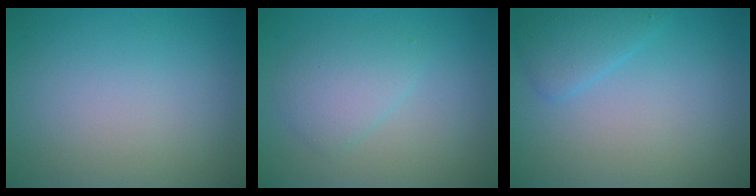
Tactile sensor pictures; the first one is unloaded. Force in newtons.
{"total": 2.6, "press": 2.6, "slide": 0.2}
{"total": 2.1, "press": 2.0, "slide": 0.2}